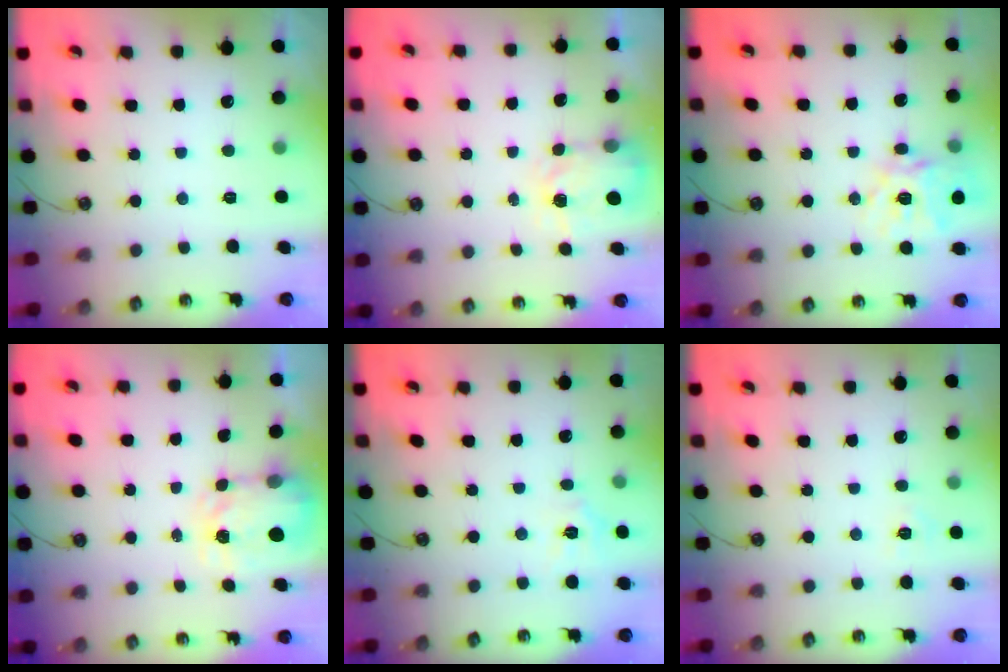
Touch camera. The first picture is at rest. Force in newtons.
{"total": 4.0, "press": 3.9, "slide": 0.7}
{"total": 16.6, "press": 16.4, "slide": 2.3}
{"total": 4.0, "press": 4.0, "slide": 0.5}
{"total": 5.5, "press": 5.4, "slide": 0.6}
{"total": 6.5, "press": 6.5, "slide": 0.8}